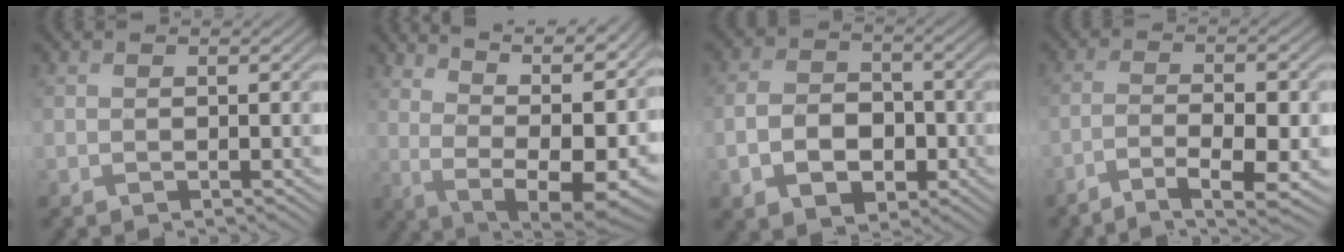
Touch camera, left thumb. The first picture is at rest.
{"total": 15.6, "force": [7.6, 6.3, 12.0], "torque": [-0.178, 0.016, 0.125]}
{"total": 6.8, "force": [-2.6, 4.7, 4.1], "torque": [-0.079, -0.009, -0.052]}
{"total": 6.7, "force": [-4.8, 0.6, 4.6], "torque": [-0.062, -0.001, -0.088]}